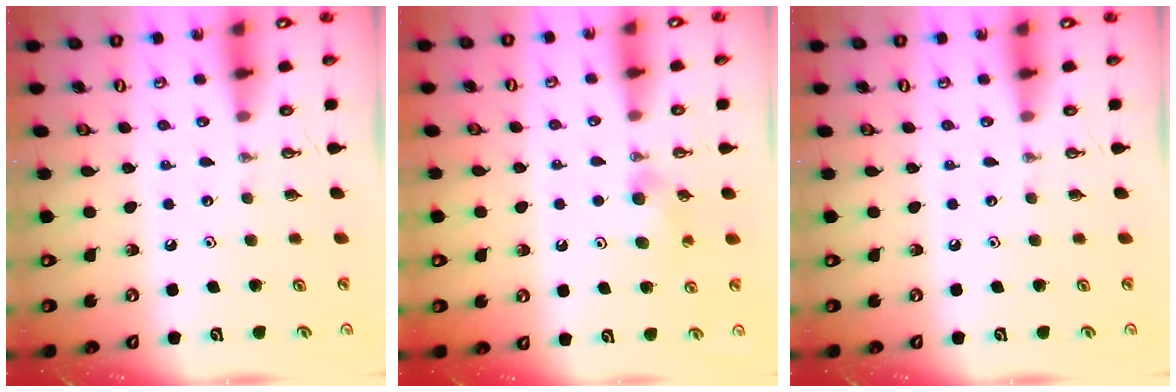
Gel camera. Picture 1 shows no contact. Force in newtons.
{"total": 4.2, "press": 3.9, "slide": 1.5}
{"total": 0.0}